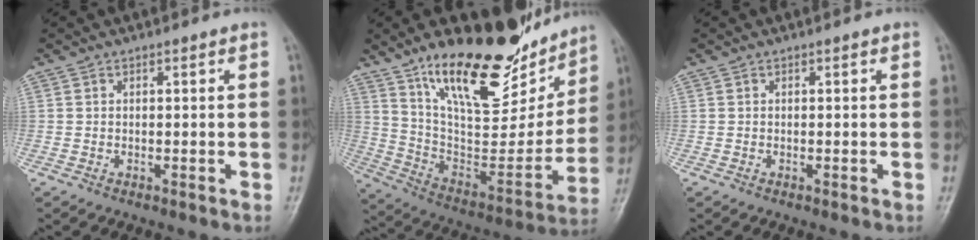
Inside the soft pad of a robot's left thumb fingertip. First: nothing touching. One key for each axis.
{"total": 27.5, "fx": 18.2, "fy": 11.1, "fz": 17.4, "tx": -0.224, "ty": -0.072, "tz": 0.303}
{"total": 0.0}